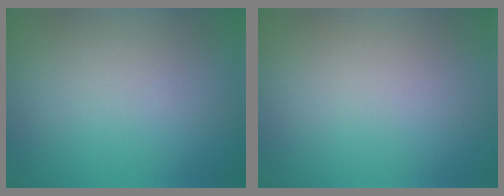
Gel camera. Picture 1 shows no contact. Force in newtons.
{"total": 0.0}